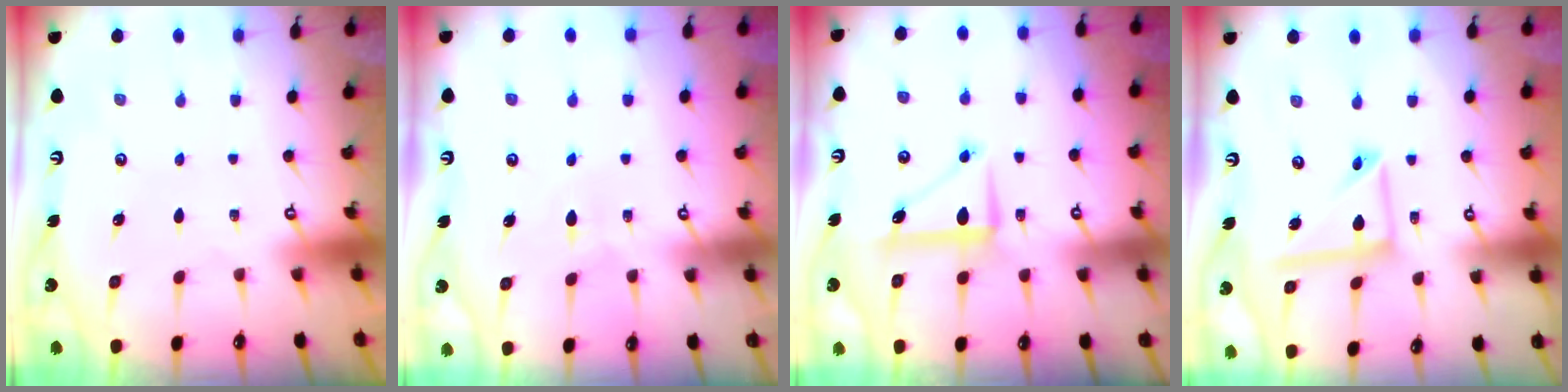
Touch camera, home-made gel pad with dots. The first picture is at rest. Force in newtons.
{"total": 5.2, "press": 5.1, "slide": 0.6}
{"total": 7.9, "press": 7.8, "slide": 1.0}
{"total": 11.6, "press": 11.5, "slide": 1.2}